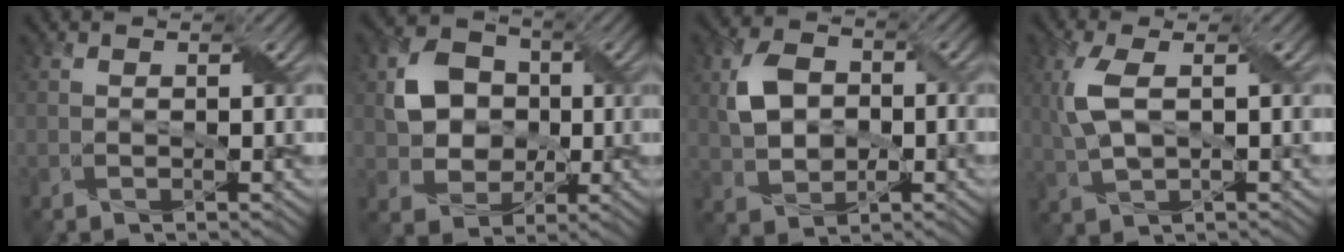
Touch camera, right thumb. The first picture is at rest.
{"total": 6.6, "force": [0.7, 6.0, 2.8], "torque": [-0.064, 0.005, 0.005]}
{"total": 6.2, "force": [0.5, 4.7, 4.1], "torque": [-0.091, 0.003, 0.010]}
{"total": 5.1, "force": [1.1, 2.1, 4.5], "torque": [-0.121, 0.005, 0.021]}